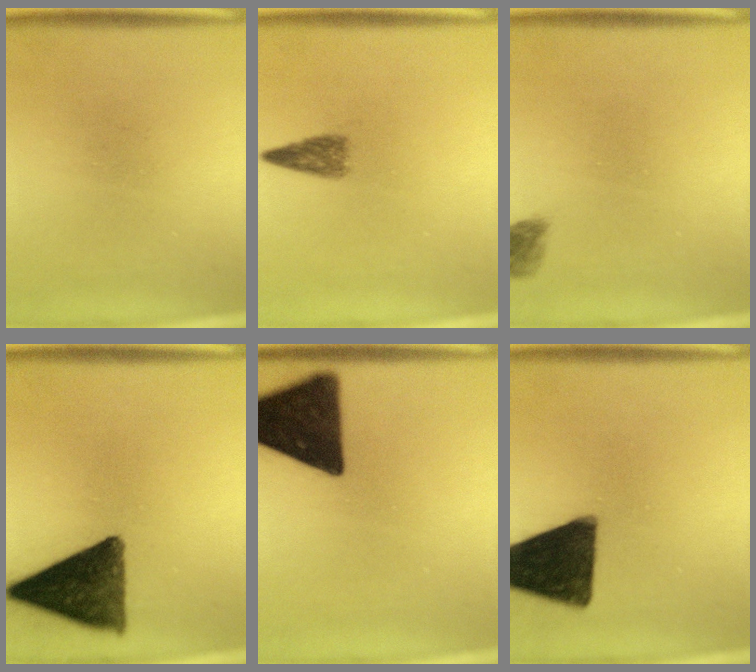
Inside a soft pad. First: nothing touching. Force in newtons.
{"total": 2.5}
{"total": 2.4}
{"total": 12.5}
{"total": 16.7}
{"total": 16.5}